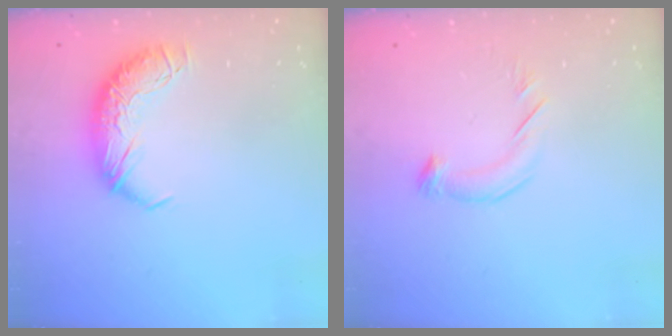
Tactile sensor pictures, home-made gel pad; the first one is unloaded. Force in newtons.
{"total": 4.6, "press": 4.6, "slide": 0.5}